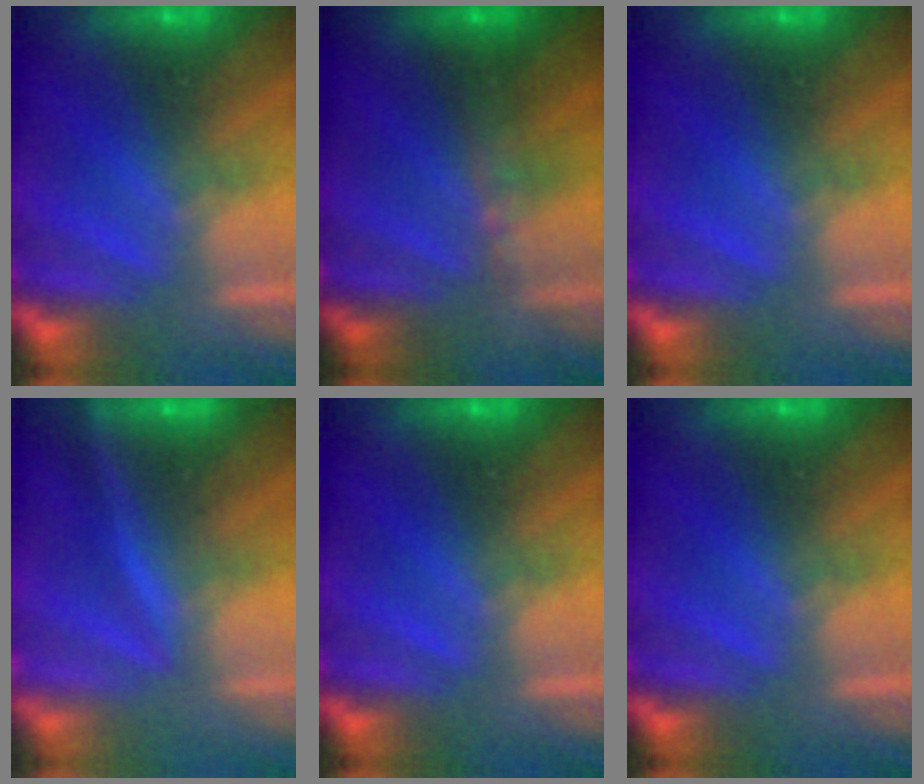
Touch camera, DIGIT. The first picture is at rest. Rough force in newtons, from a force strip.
{"total": 2.9}
{"total": 0.0}
{"total": 2.8}
{"total": 0.0}
{"total": 0.0}